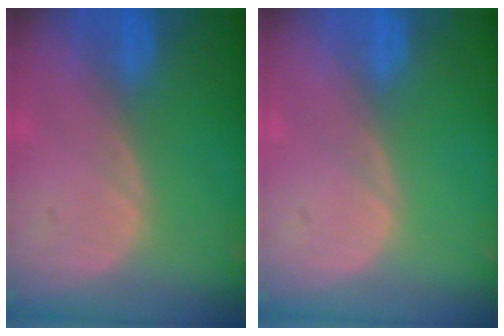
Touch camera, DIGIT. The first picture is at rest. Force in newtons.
{"total": 0.0}